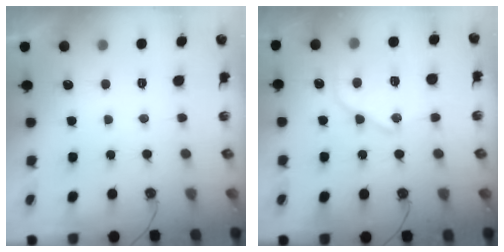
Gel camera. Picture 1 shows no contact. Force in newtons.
{"total": 14.8, "press": 14.7, "slide": 1.4}